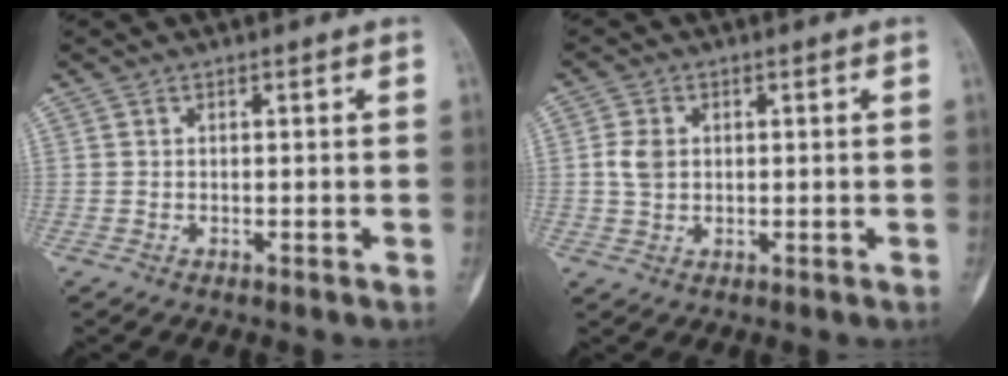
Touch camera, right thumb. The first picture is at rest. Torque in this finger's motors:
{"motor_torque": [-0.02, 0.05, -0.15, -0.15, -0.05]}